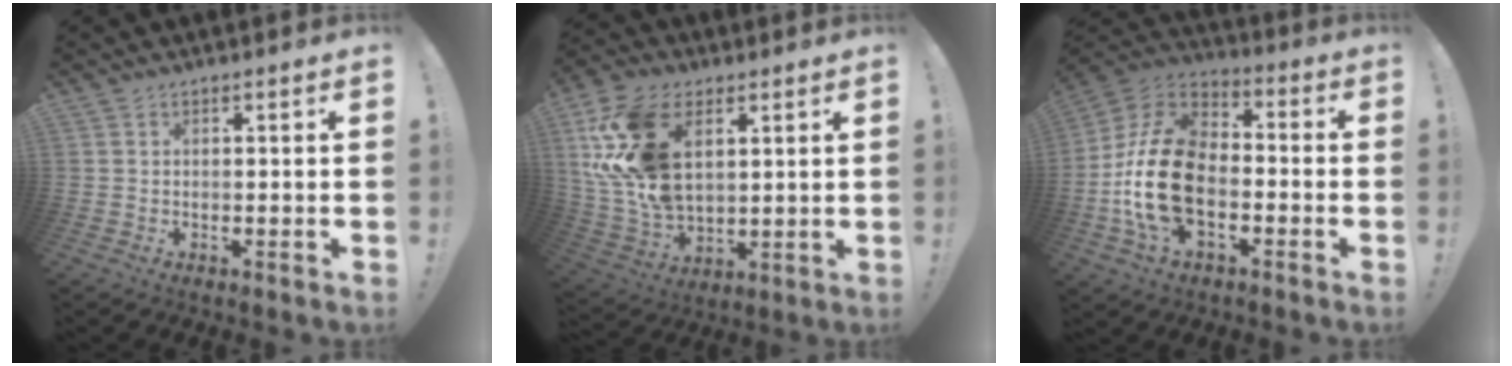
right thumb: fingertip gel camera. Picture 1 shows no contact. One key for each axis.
{"total": 20.2, "fx": 6.6, "fy": 13.1, "fz": 13.9, "tx": -0.292, "ty": -0.024, "tz": 0.125}
{"total": 21.9, "fx": -4.7, "fy": 13.8, "fz": 16.3, "tx": -0.315, "ty": 0.037, "tz": -0.067}